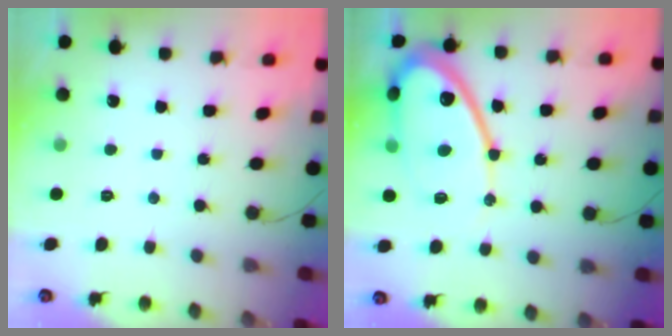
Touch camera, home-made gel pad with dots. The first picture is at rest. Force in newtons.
{"total": 16.5, "press": 16.5, "slide": 1.1}